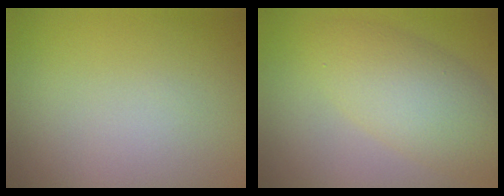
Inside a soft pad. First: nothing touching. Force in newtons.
{"total": 5.6, "press": 5.5, "slide": 0.1}